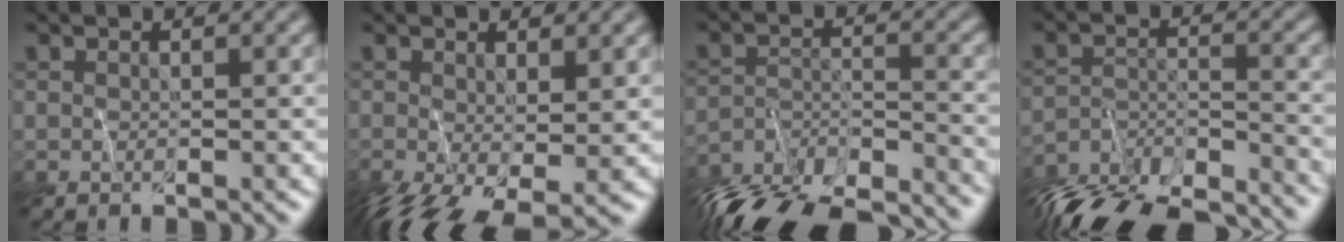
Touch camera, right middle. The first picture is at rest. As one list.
[{"total": 6.5, "force": [-2.6, 3.1, 5.0], "torque": [-0.111, -0.027, -0.037]}, {"total": 13.5, "force": [-12.9, 2.7, 2.6], "torque": [-0.045, -0.020, -0.188]}, {"total": 13.4, "force": [-12.9, 2.5, 2.5], "torque": [-0.045, -0.019, -0.187]}]